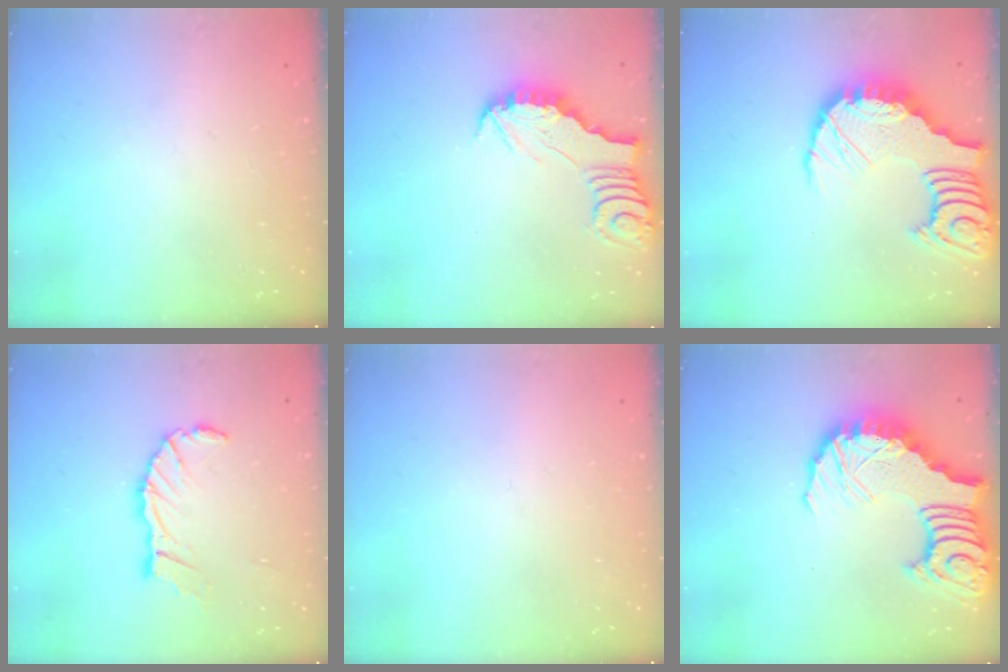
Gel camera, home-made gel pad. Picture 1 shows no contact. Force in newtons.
{"total": 2.9, "press": 2.9, "slide": 0.3}
{"total": 15.8, "press": 15.7, "slide": 1.9}
{"total": 9.6, "press": 9.5, "slide": 1.5}
{"total": 0.0}
{"total": 16.7, "press": 16.5, "slide": 2.3}